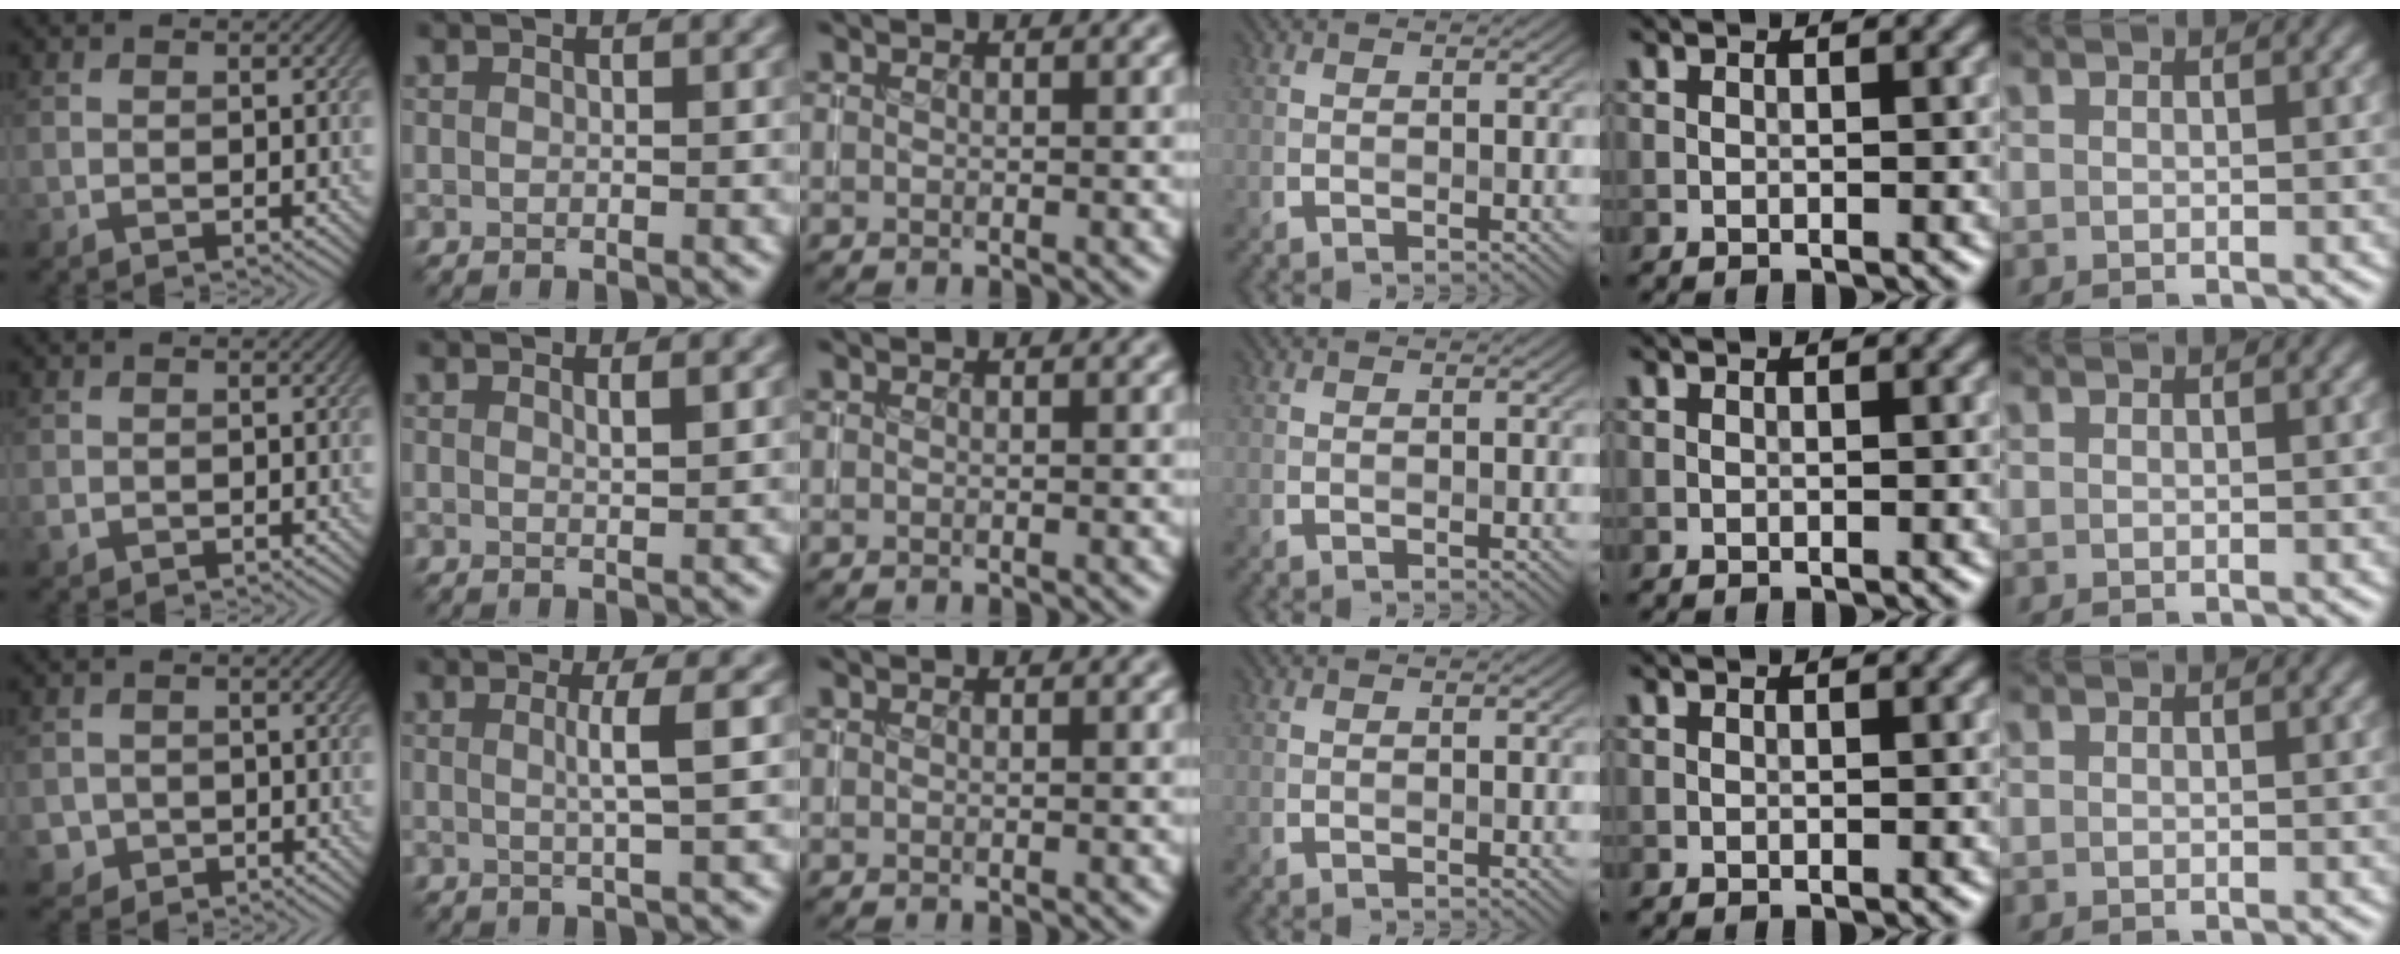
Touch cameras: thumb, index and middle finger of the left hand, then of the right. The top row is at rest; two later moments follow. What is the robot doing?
{"motion": "insert", "object": "coin"}